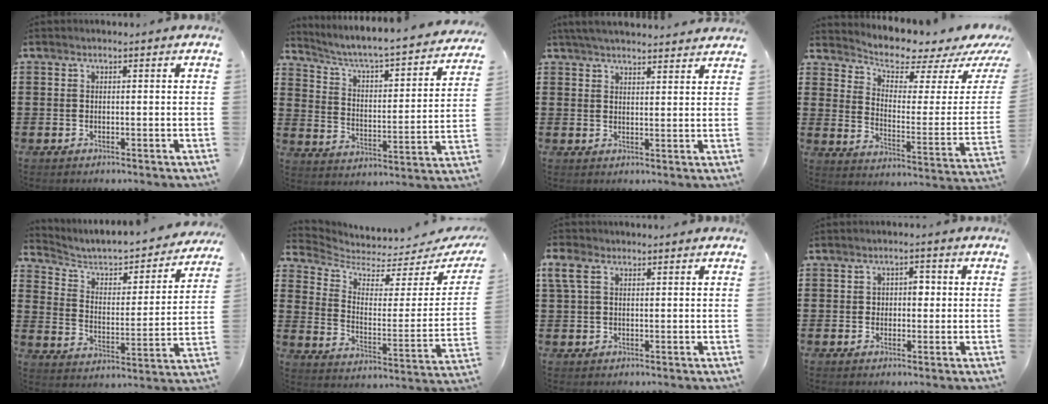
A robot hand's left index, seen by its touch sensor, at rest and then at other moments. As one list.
[{"total": 3.5, "force": [3.1, -0.1, 1.7], "torque": [-0.052, -0.041, 0.039]}, {"total": 4.1, "force": [4.1, 0.1, 0.8], "torque": [-0.028, -0.013, 0.077]}, {"total": 4.3, "force": [3.9, 0.8, 1.5], "torque": [-0.047, -0.040, 0.061]}, {"total": 4.2, "force": [3.6, 1.7, 1.5], "torque": [-0.053, -0.029, 0.054]}, {"total": 3.5, "force": [3.1, 0.9, 1.3], "torque": [-0.049, -0.035, 0.049]}, {"total": 3.8, "force": [1.6, 2.1, 2.8], "torque": [-0.070, 0.004, 0.028]}, {"total": 2.1, "force": [0.4, 1.4, 1.6], "torque": [-0.019, 0.000, 0.002]}]